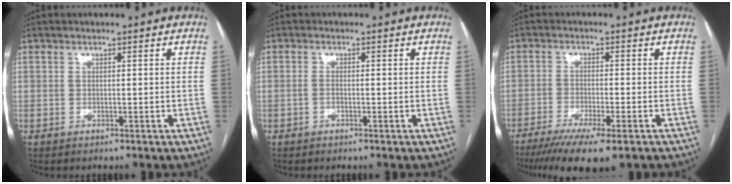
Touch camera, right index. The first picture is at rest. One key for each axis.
{"total": 0.8, "fx": -0.4, "fy": 0.3, "fz": 0.6, "tx": -0.010, "ty": 0.003, "tz": -0.008}
{"total": 13.0, "fx": -9.7, "fy": 1.8, "fz": 8.5, "tx": -0.132, "ty": -0.030, "tz": -0.151}